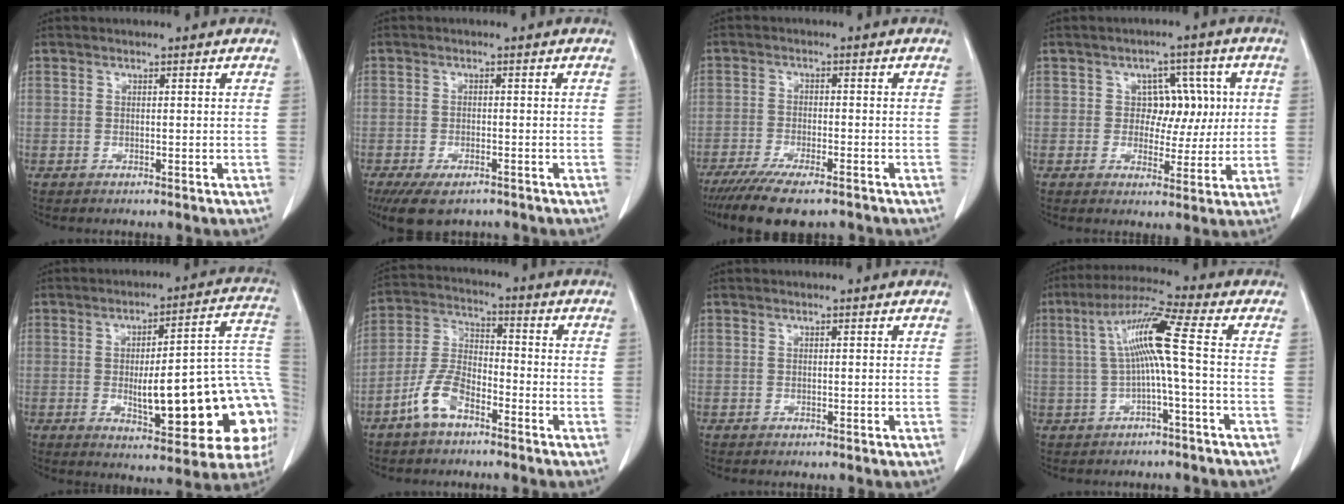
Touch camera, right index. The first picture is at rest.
{"total": 7.1, "force": [-5.2, 2.8, 3.9], "torque": [-0.063, -0.009, -0.081]}
{"total": 10.7, "force": [-8.3, 2.2, 6.4], "torque": [-0.098, -0.020, -0.130]}
{"total": 4.5, "force": [0.5, 3.4, 2.8], "torque": [-0.026, 0.011, 0.008]}
{"total": 22.1, "force": [-4.6, 5.3, 21.0], "torque": [-0.190, 0.033, -0.043]}
{"total": 8.0, "force": [-4.8, 3.5, 5.4], "torque": [-0.126, 0.010, -0.101]}
{"total": 0.0}
{"total": 8.6, "force": [0.2, -0.9, 8.6], "torque": [-0.164, 0.026, 0.004]}